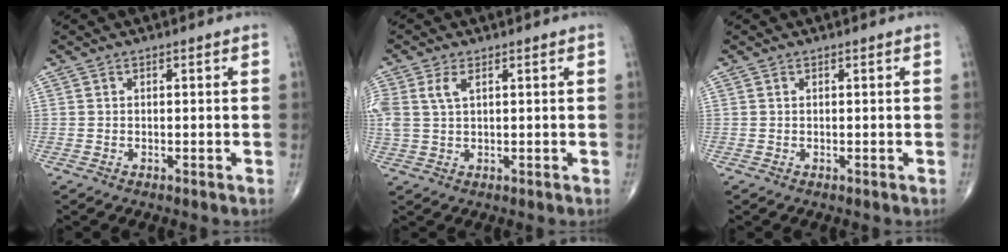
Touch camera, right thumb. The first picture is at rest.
{"total": 4.3, "force": [1.7, 2.1, 3.4], "torque": [-0.088, 0.009, 0.039]}
{"total": 0.0}